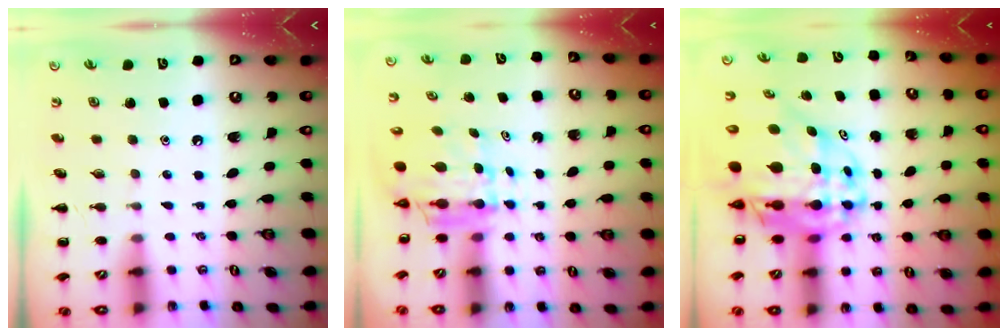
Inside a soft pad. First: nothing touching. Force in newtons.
{"total": 5.9, "press": 5.6, "slide": 1.7}
{"total": 15.8, "press": 15.1, "slide": 4.7}